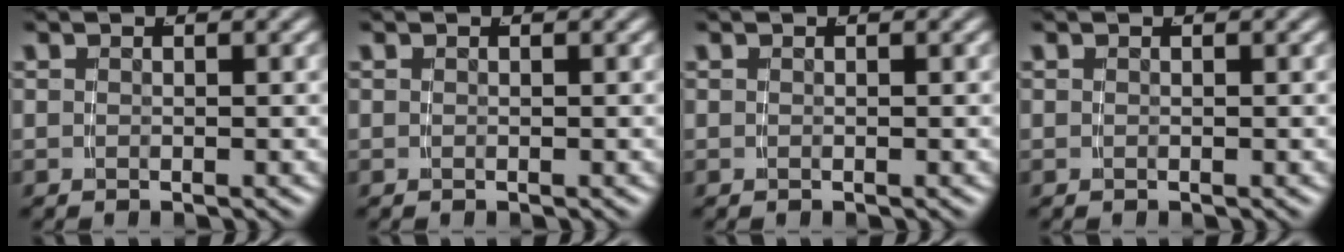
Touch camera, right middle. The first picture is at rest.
{"total": 0.0}
{"total": 0.0}
{"total": 0.0}